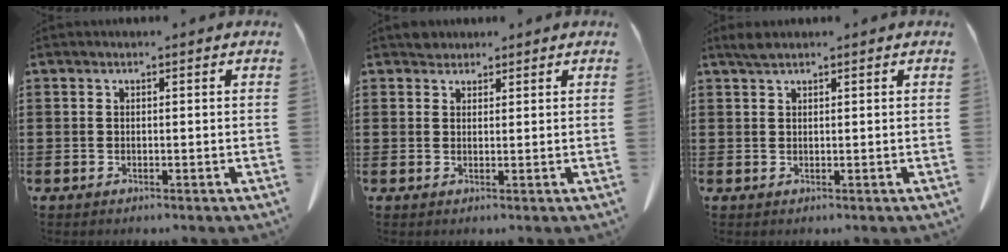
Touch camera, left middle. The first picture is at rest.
{"total": 1.8, "force": [1.6, 0.8, 0.1], "torque": [0.001, -0.001, 0.031]}
{"total": 1.5, "force": [1.1, 0.3, 1.0], "torque": [-0.022, 0.000, 0.021]}